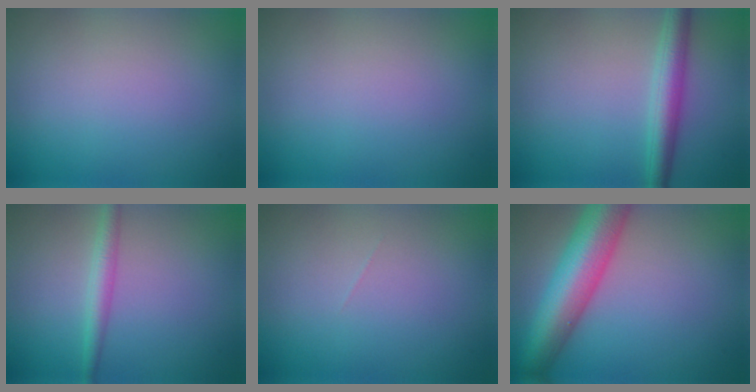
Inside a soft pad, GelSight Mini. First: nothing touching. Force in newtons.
{"total": 0.0}
{"total": 3.8, "press": 3.8, "slide": 0.1}
{"total": 2.2, "press": 2.2, "slide": 0.1}
{"total": 0.0}
{"total": 9.5, "press": 9.5, "slide": 0.2}